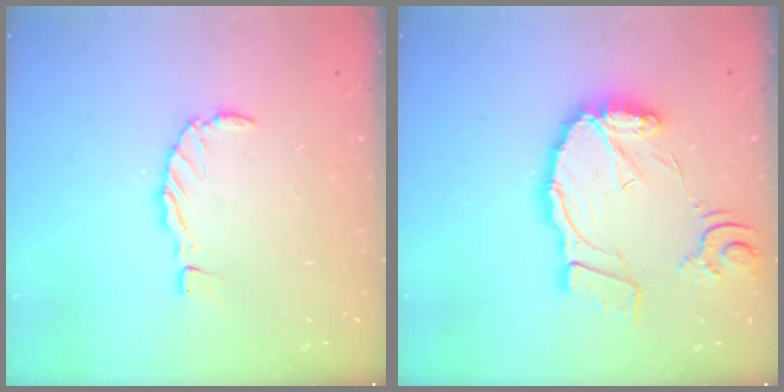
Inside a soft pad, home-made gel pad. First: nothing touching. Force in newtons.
{"total": 16.8, "press": 16.7, "slide": 1.4}